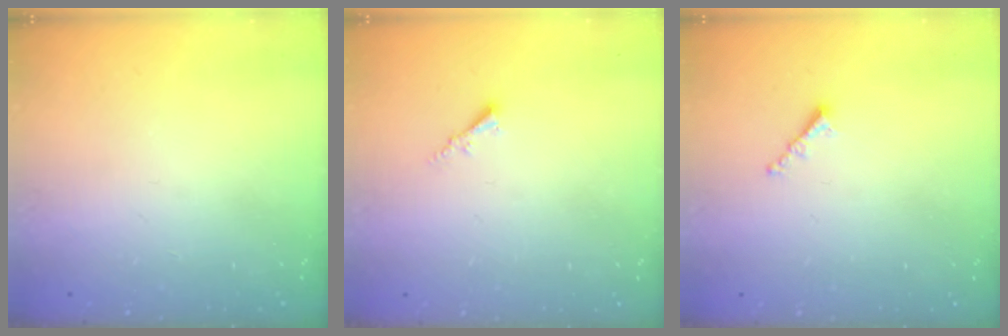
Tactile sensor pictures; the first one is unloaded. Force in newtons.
{"total": 1.7, "press": 1.6, "slide": 0.4}
{"total": 1.2, "press": 1.1, "slide": 0.5}